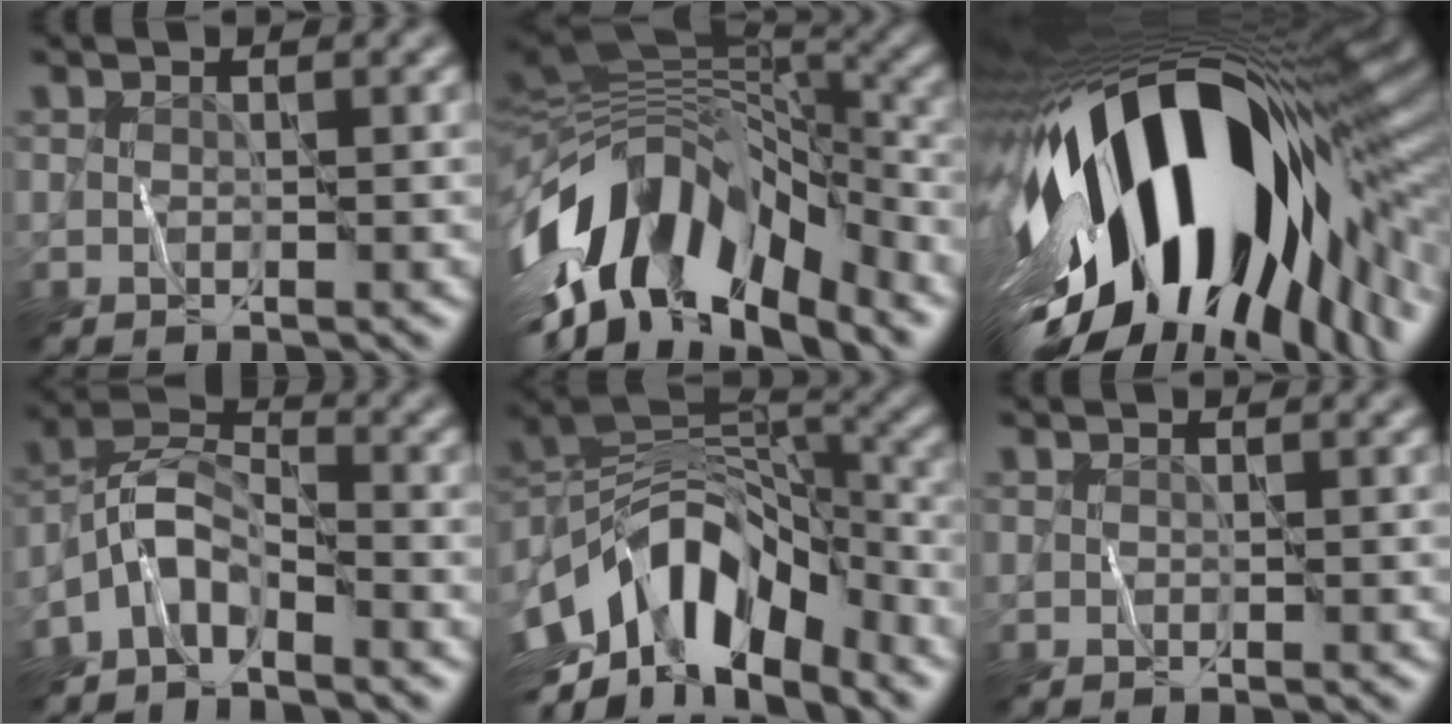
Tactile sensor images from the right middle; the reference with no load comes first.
{"total": 14.6, "force": [-4.9, 7.3, 11.6], "torque": [-0.202, 0.014, -0.086]}
{"total": 20.0, "force": [-2.9, 9.2, 17.5], "torque": [-0.313, -0.049, -0.040]}
{"total": 3.9, "force": [-2.8, 1.8, 2.1], "torque": [-0.034, 0.010, -0.067]}
{"total": 11.9, "force": [-5.1, 6.1, 8.9], "torque": [-0.143, 0.016, -0.101]}
{"total": 0.0}